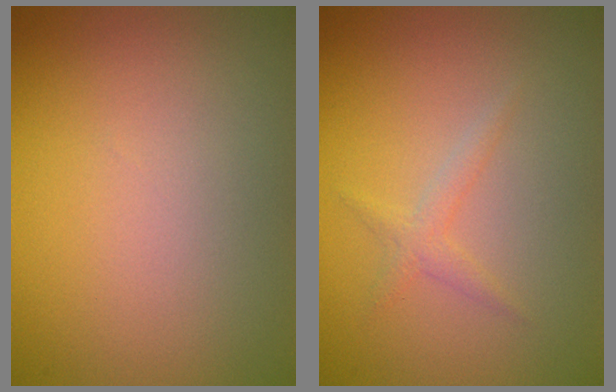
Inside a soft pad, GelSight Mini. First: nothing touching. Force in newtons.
{"total": 1.2, "press": 1.2, "slide": 0.0}